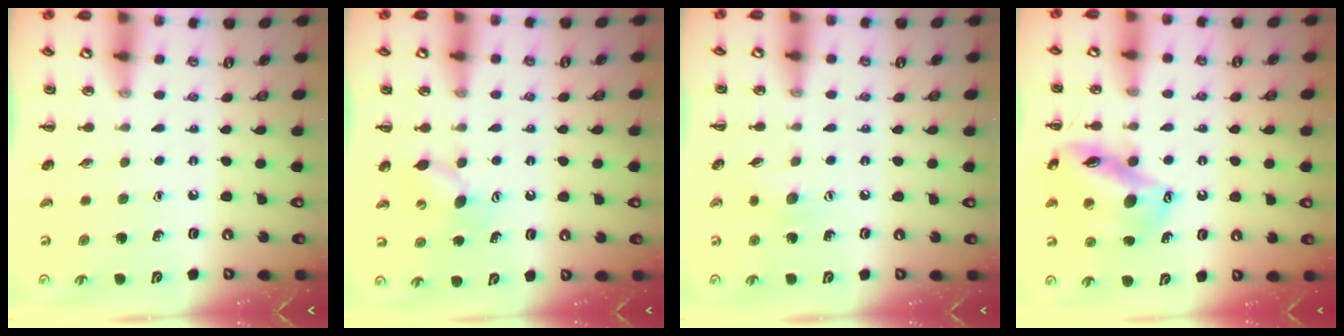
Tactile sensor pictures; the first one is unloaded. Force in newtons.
{"total": 6.5, "press": 6.3, "slide": 1.5}
{"total": 5.5, "press": 5.4, "slide": 1.3}
{"total": 15.0, "press": 14.6, "slide": 3.4}